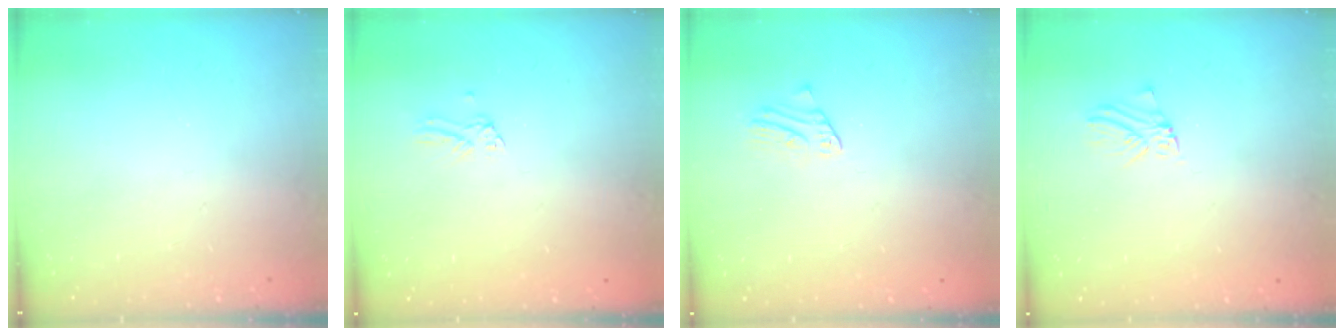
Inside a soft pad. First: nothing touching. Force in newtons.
{"total": 0.0}
{"total": 1.8, "press": 1.8, "slide": 0.1}
{"total": 1.0, "press": 1.0, "slide": 0.2}